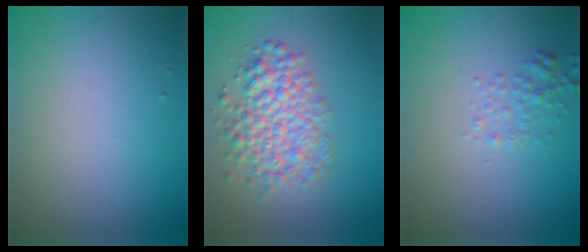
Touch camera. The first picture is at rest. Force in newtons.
{"total": 5.1, "press": 5.1, "slide": 0.2}
{"total": 1.6, "press": 1.5, "slide": 0.2}